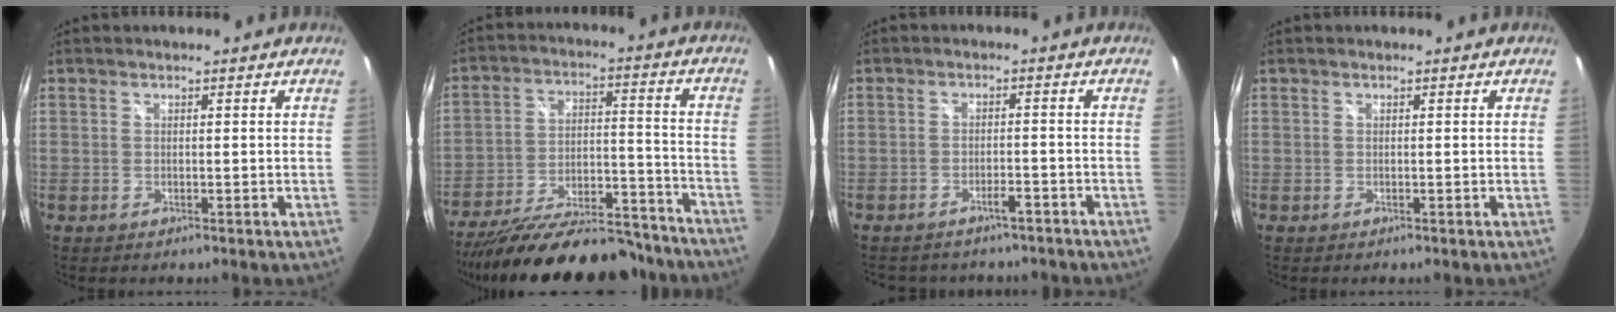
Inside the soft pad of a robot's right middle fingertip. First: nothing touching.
{"total": 27.0, "force": [-22.7, 7.9, 12.4], "torque": [-0.223, -0.017, -0.316]}
{"total": 6.3, "force": [-5.3, 2.6, 2.1], "torque": [-0.047, 0.000, -0.068]}
{"total": 0.0}